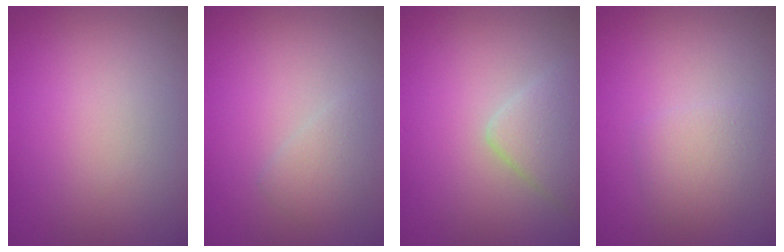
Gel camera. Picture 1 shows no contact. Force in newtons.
{"total": 1.7, "press": 1.7, "slide": 0.1}
{"total": 3.2, "press": 3.2, "slide": 0.1}
{"total": 2.3, "press": 2.3, "slide": 0.0}